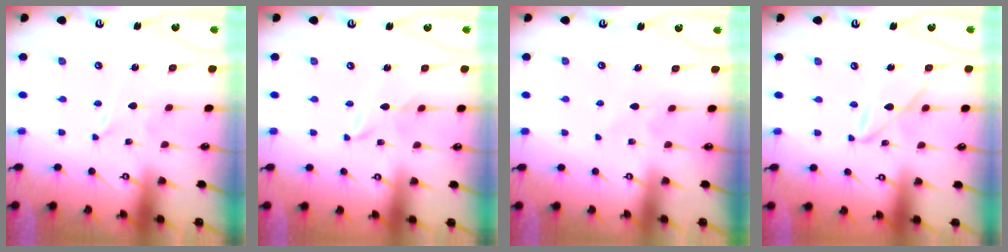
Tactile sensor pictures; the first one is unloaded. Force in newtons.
{"total": 2.9, "press": 2.9, "slide": 0.3}
{"total": 4.7, "press": 4.6, "slide": 0.5}
{"total": 9.6, "press": 9.6, "slide": 0.9}